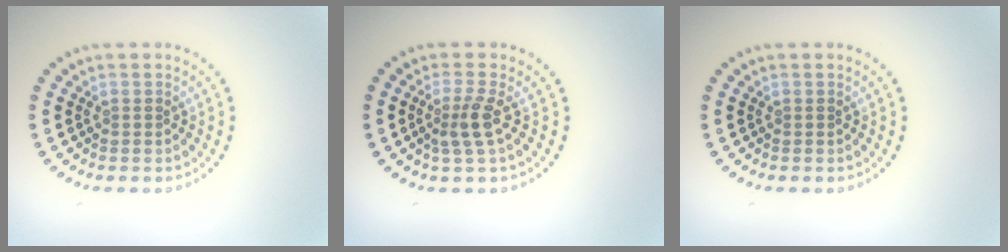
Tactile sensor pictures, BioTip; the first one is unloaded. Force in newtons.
{"total": 2.3, "press": 1.8, "slide": 1.4}
{"total": 0.0}